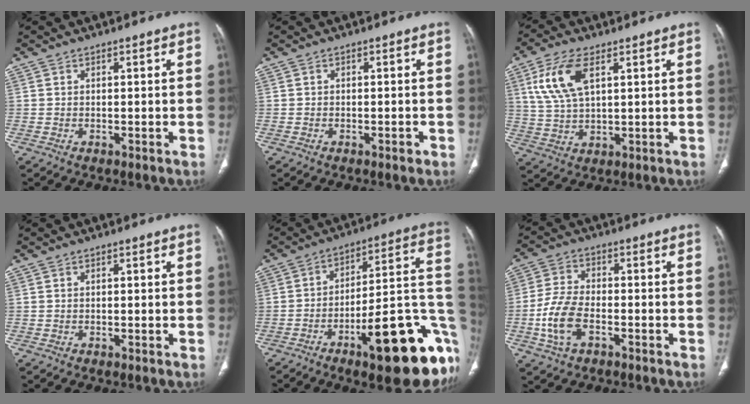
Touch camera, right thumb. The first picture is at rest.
{"total": 1.0, "force": [-0.6, 0.5, 0.6], "torque": [-0.008, 0.000, -0.010]}
{"total": 10.0, "force": [3.9, 4.7, 8.0], "torque": [-0.170, -0.005, 0.082]}
{"total": 0.6, "force": [0.1, 0.2, 0.6], "torque": [-0.013, 0.000, 0.003]}
{"total": 27.9, "force": [-9.9, 8.2, 24.8], "torque": [-0.253, 0.054, -0.133]}
{"total": 8.8, "force": [-3.1, 4.9, 6.7], "torque": [-0.146, 0.016, -0.061]}